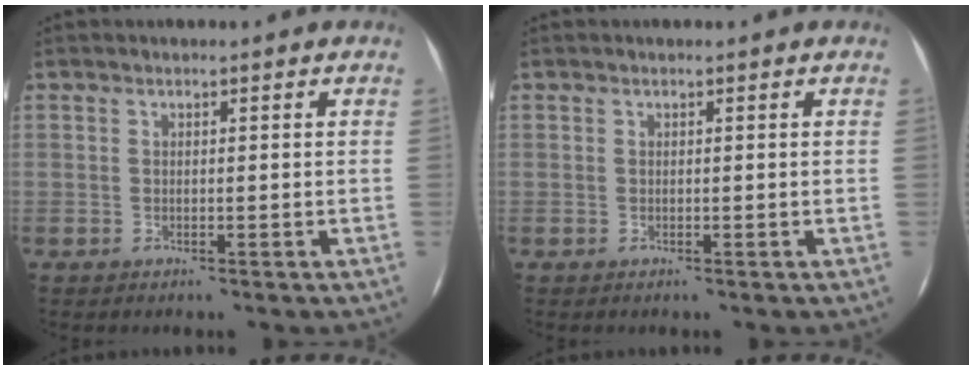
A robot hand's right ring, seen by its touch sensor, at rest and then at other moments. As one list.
[{"total": 0.0}]